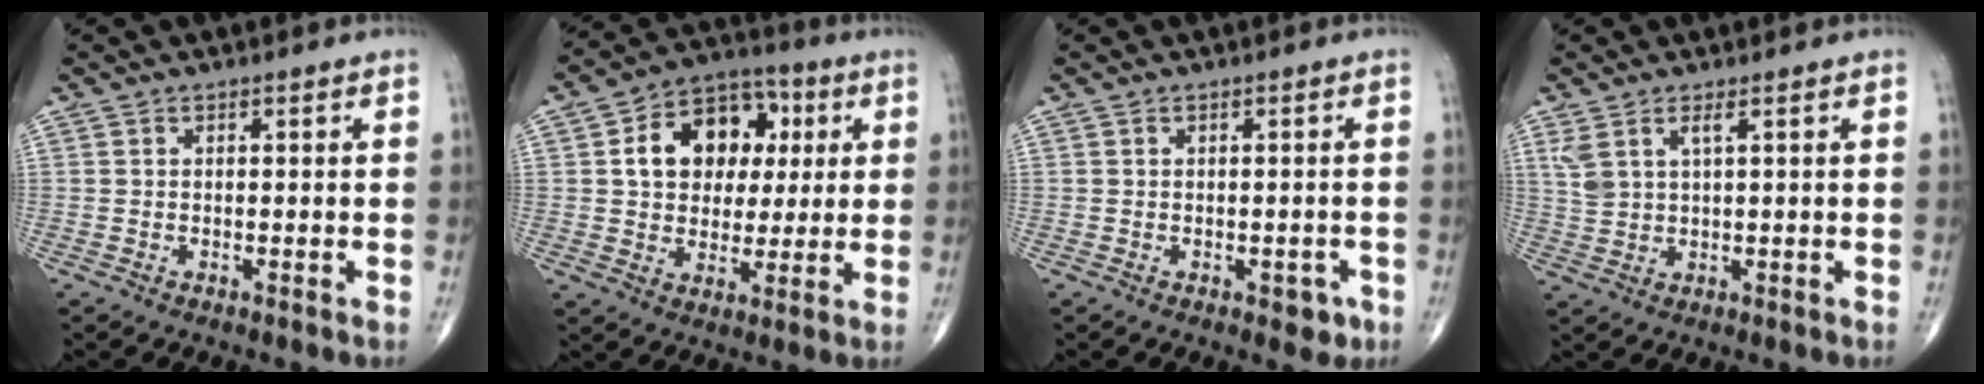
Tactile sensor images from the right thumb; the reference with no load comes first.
{"total": 14.9, "force": [3.3, 11.1, 9.4], "torque": [-0.108, 0.012, 0.049]}
{"total": 2.8, "force": [-1.2, 1.6, 1.9], "torque": [-0.002, 0.002, -0.012]}
{"total": 4.2, "force": [2.1, 1.4, 3.4], "torque": [-0.080, -0.006, 0.051]}